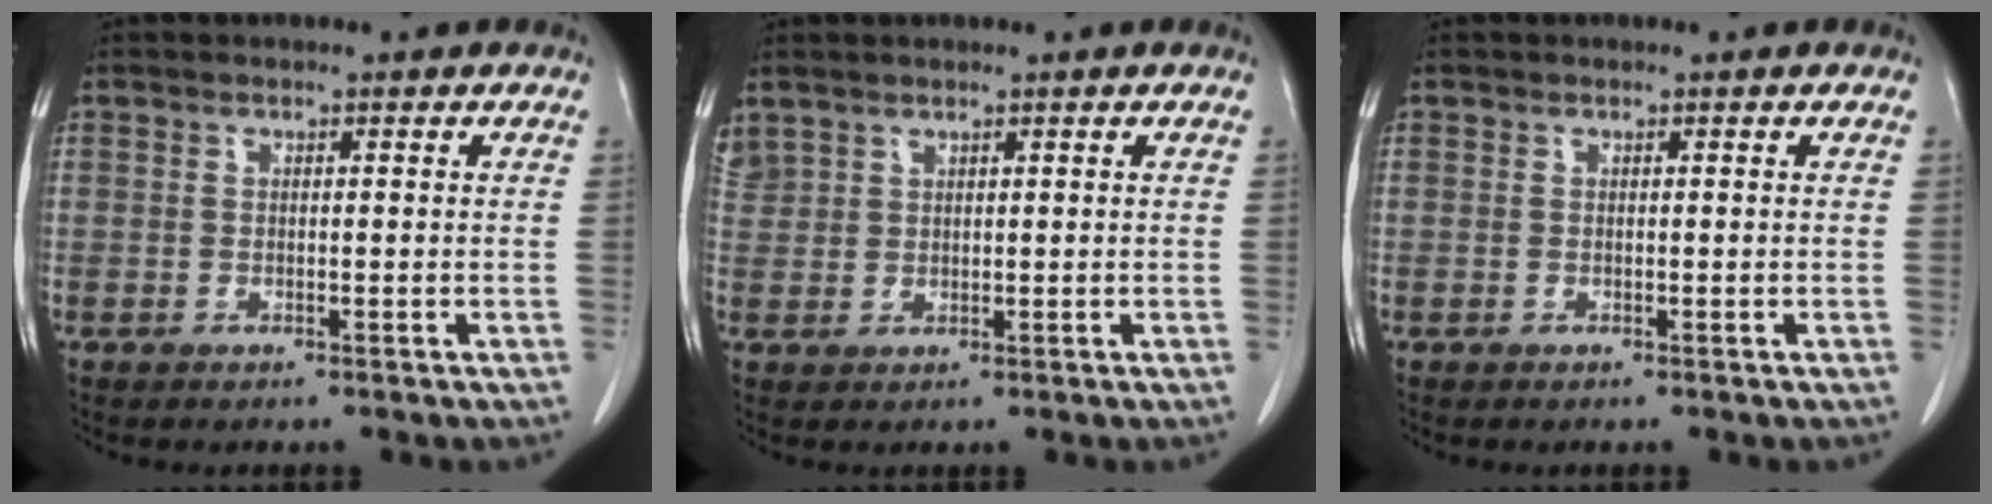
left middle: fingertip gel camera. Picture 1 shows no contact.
{"total": 2.5, "force": [2.2, 1.3, 0.3], "torque": [-0.011, 0.011, 0.049]}
{"total": 0.0}